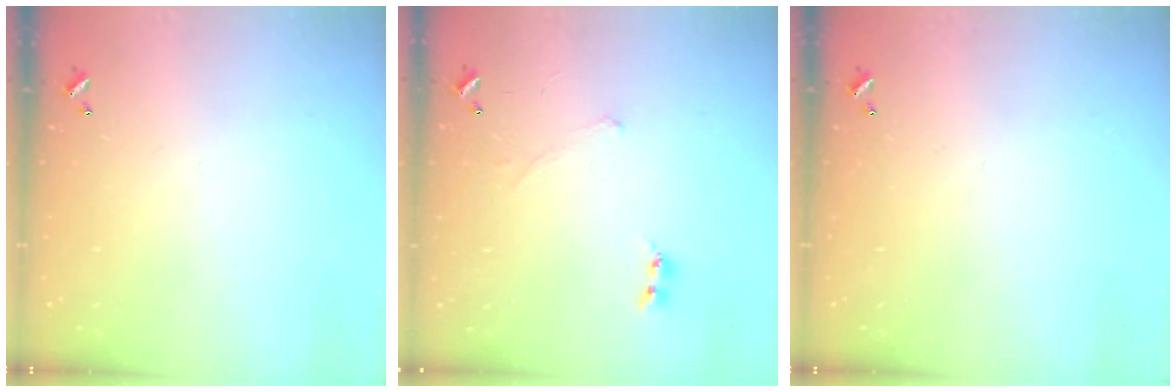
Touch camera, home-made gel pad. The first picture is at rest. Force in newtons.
{"total": 0.7, "press": 0.4, "slide": 0.5}
{"total": 0.0}